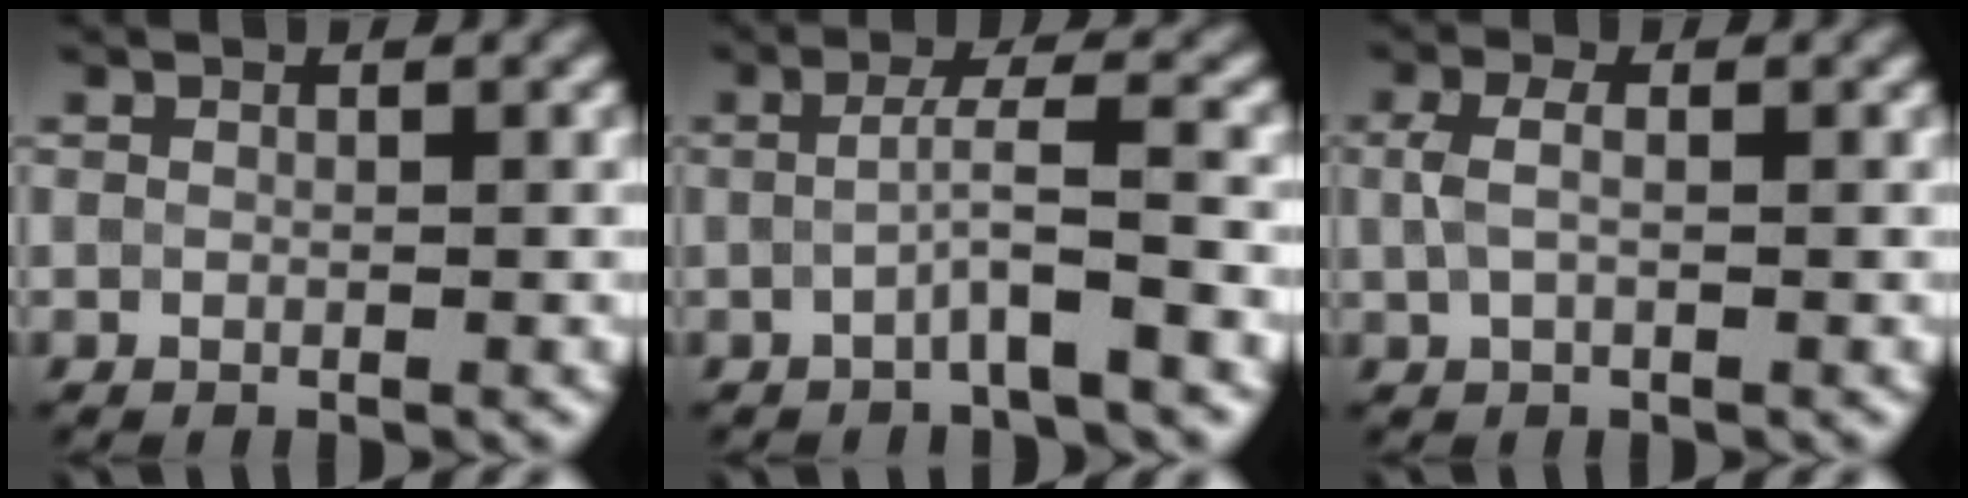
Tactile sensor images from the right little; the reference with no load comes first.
{"total": 3.5, "force": [-0.9, 0.3, 3.3], "torque": [-0.053, 0.010, -0.026]}
{"total": 2.1, "force": [0.3, 1.1, 1.8], "torque": [-0.046, 0.004, 0.004]}